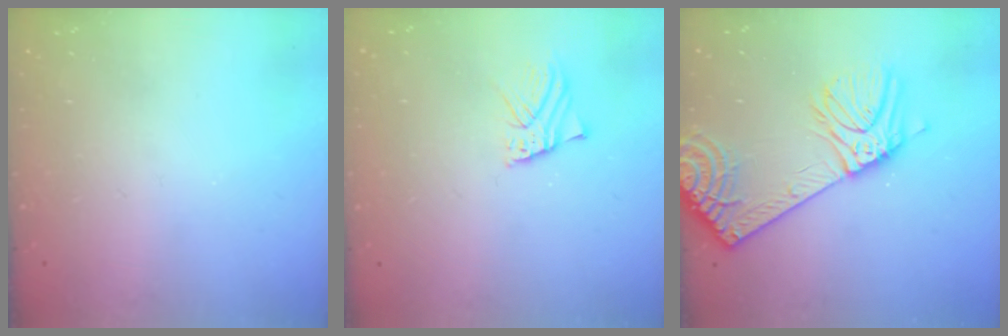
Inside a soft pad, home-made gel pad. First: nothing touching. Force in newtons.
{"total": 2.1, "press": 2.1, "slide": 0.0}
{"total": 16.6, "press": 16.2, "slide": 4.0}